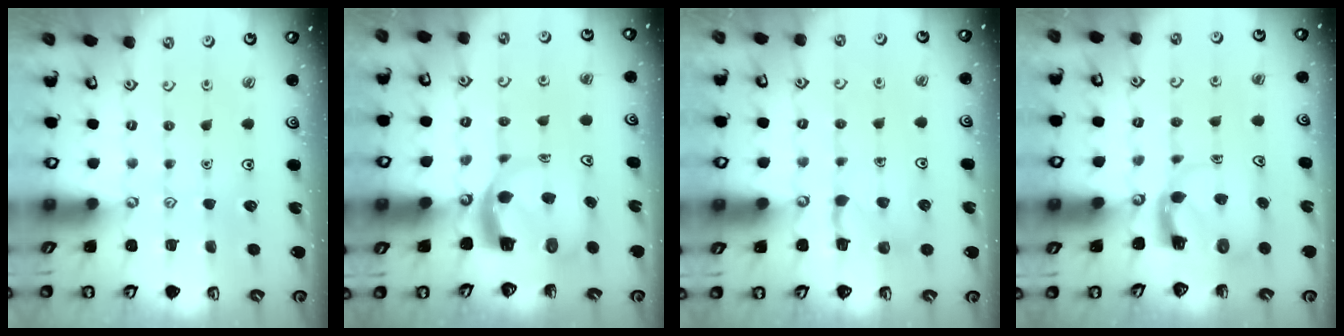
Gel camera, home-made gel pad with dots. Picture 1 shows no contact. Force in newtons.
{"total": 5.3, "press": 5.3, "slide": 0.7}
{"total": 3.5, "press": 3.4, "slide": 0.8}
{"total": 3.9, "press": 3.8, "slide": 0.6}